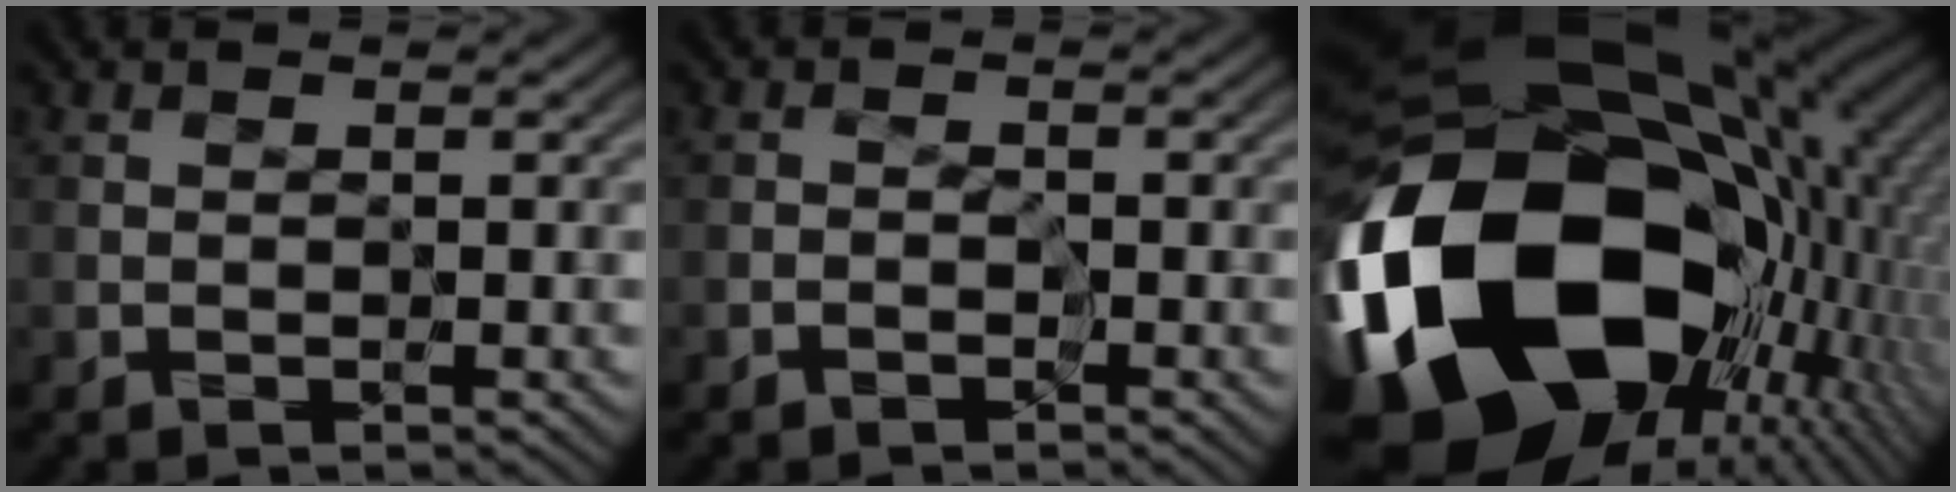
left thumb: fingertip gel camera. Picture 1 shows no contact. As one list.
[{"total": 0.8, "force": [-0.7, 0.2, 0.2], "torque": [-0.004, 0.004, -0.016]}, {"total": 23.3, "force": [-3.5, 17.2, 15.4], "torque": [-0.369, -0.063, -0.028]}]